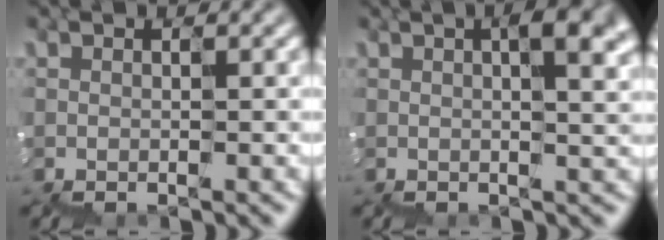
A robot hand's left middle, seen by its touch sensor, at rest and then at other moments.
{"total": 7.6, "force": [1.9, 3.4, 6.5], "torque": [-0.069, 0.013, 0.023]}